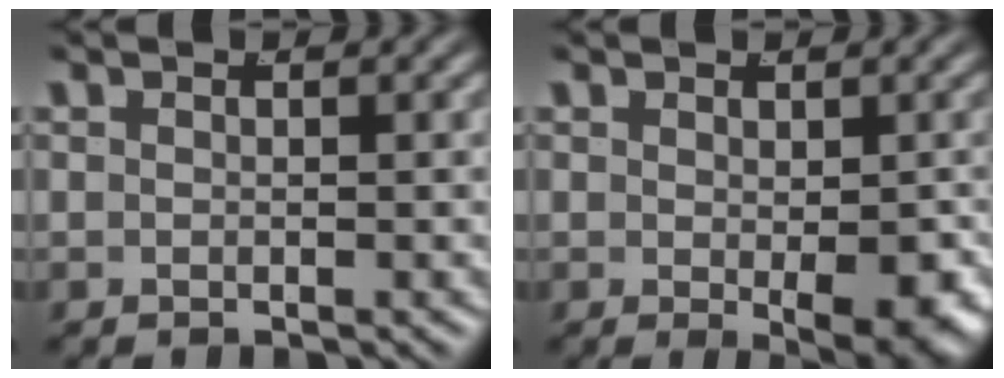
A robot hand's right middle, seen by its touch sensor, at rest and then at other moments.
{"total": 3.5, "force": [-0.6, 1.0, 3.3], "torque": [-0.034, -0.021, 0.001]}